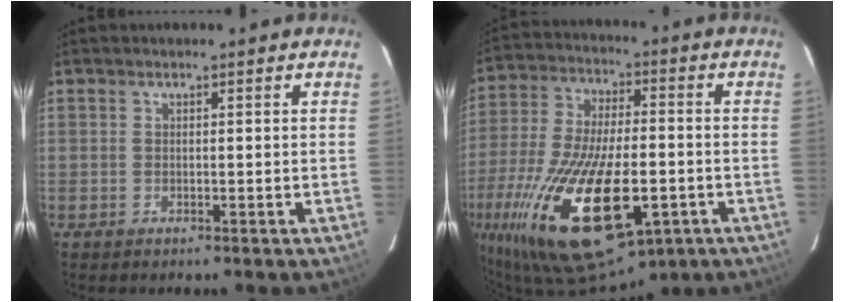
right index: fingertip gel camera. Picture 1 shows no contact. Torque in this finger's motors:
{"motor_torque": [2.14, 0.00, 1.05, 0.21]}